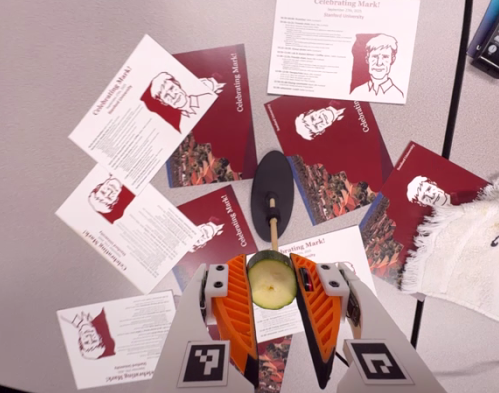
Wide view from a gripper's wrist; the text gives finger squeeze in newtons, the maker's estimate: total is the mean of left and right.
{"total": 11.4, "left": 11.2, "right": 11.7}